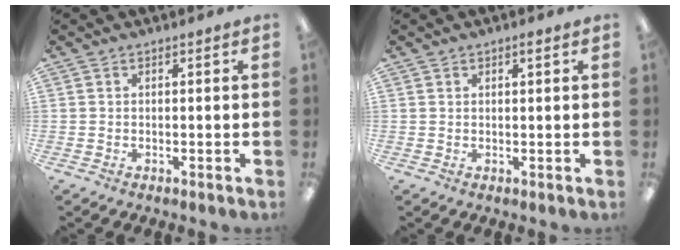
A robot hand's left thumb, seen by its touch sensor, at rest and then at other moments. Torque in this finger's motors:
{"motor_torque": [-0.13, 0.03, -0.21, 0.08, -0.01]}